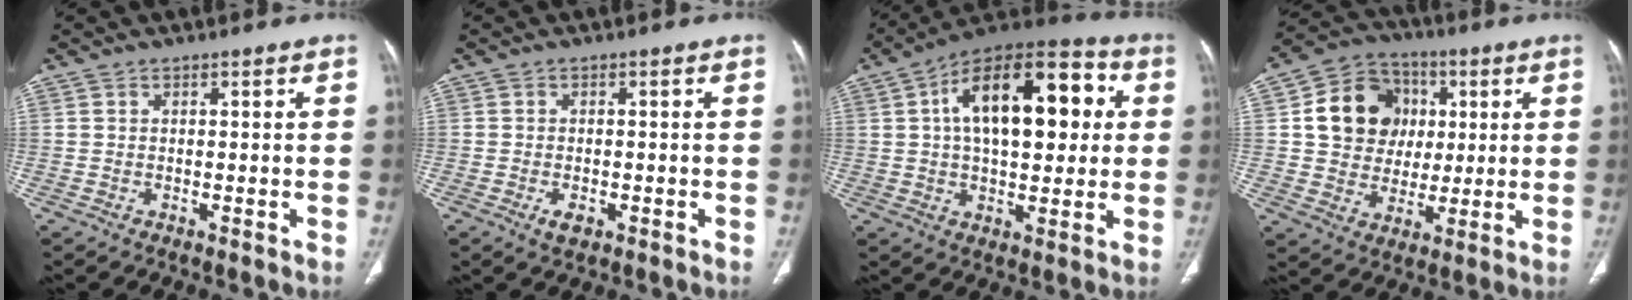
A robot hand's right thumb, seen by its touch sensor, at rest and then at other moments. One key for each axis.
{"total": 2.5, "fx": -1.1, "fy": 1.4, "fz": 1.8, "tx": -0.031, "ty": 0.000, "tz": -0.015}
{"total": 21.6, "fx": 4.4, "fy": 11.0, "fz": 18.1, "tx": -0.250, "ty": 0.024, "tz": 0.058}
{"total": 14.5, "fx": 2.9, "fy": 12.6, "fz": 6.7, "tx": -0.081, "ty": 0.007, "tz": 0.051}